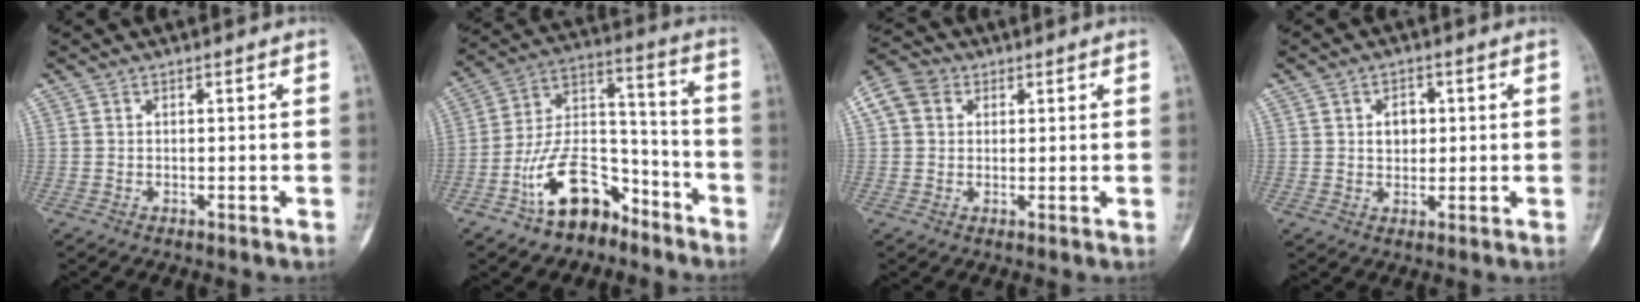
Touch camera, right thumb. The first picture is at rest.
{"total": 15.6, "force": [-9.3, 9.0, 8.7], "torque": [-0.122, 0.099, -0.164]}
{"total": 7.2, "force": [2.2, 6.0, 3.4], "torque": [-0.060, 0.018, 0.035]}
{"total": 4.0, "force": [0.7, 3.0, 2.5], "torque": [-0.020, 0.001, 0.011]}